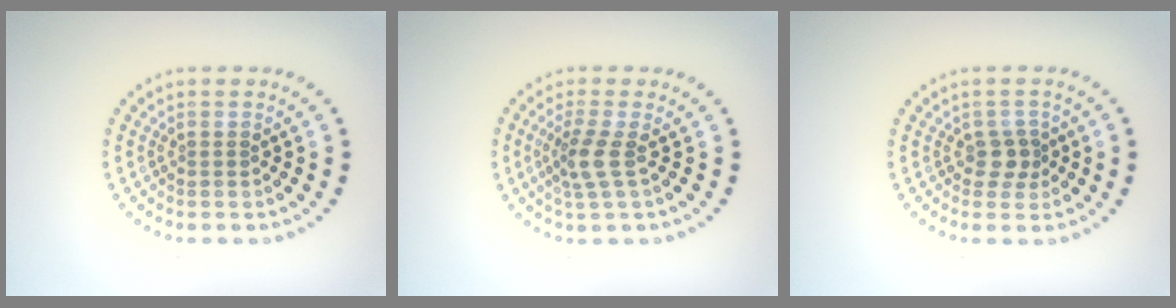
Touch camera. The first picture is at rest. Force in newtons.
{"total": 2.4, "press": 1.8, "slide": 1.6}
{"total": 1.8, "press": 1.4, "slide": 1.1}